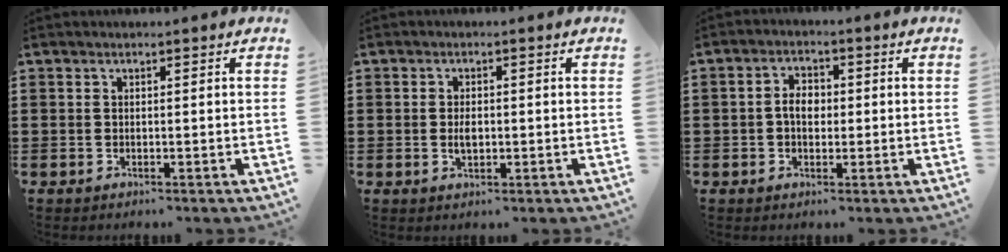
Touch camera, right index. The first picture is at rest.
{"total": 2.3, "force": [-0.2, 1.2, 1.9], "torque": [-0.038, 0.002, -0.003]}
{"total": 3.3, "force": [-0.2, 2.1, 2.5], "torque": [-0.049, 0.008, -0.006]}